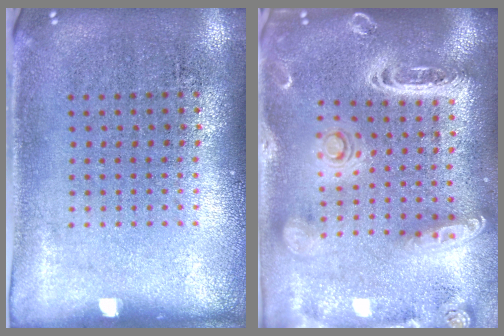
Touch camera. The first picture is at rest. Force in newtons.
{"total": 3.0, "press": 2.5, "slide": 1.6}